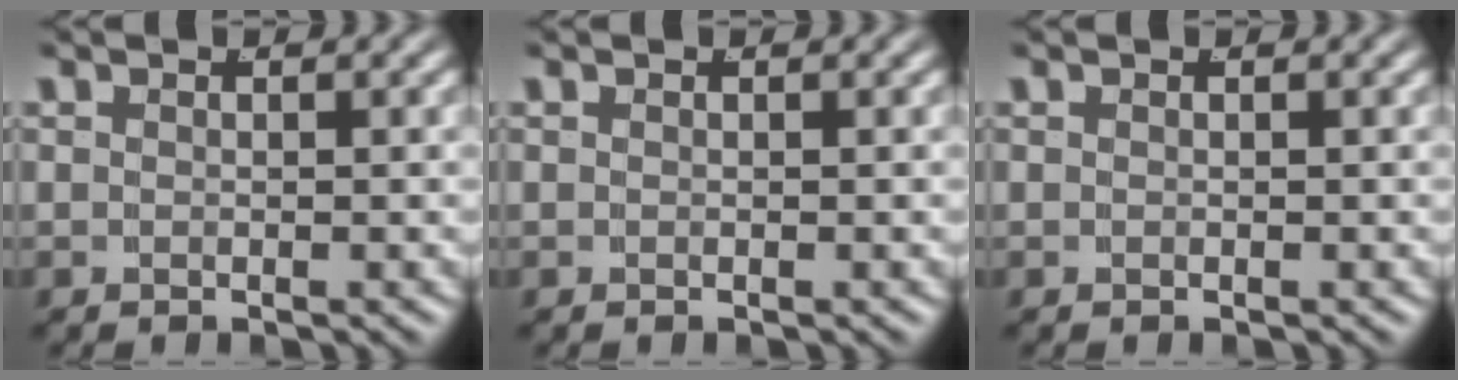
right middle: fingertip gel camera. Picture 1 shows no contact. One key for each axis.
{"total": 0.0}
{"total": 0.0}